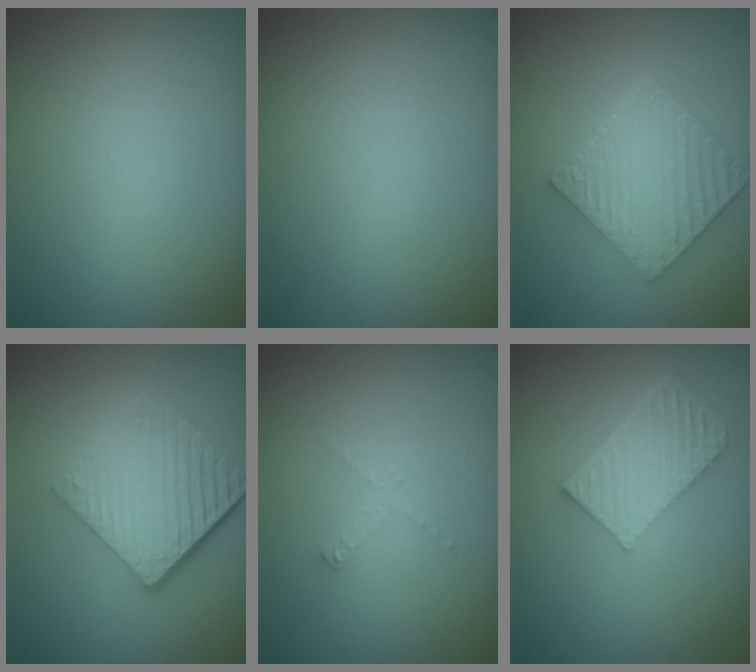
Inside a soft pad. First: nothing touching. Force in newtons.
{"total": 0.0}
{"total": 6.2, "press": 4.5, "slide": 4.3}
{"total": 6.7, "press": 4.4, "slide": 5.1}
{"total": 0.8, "press": 0.8, "slide": 0.1}
{"total": 6.0, "press": 4.2, "slide": 4.2}